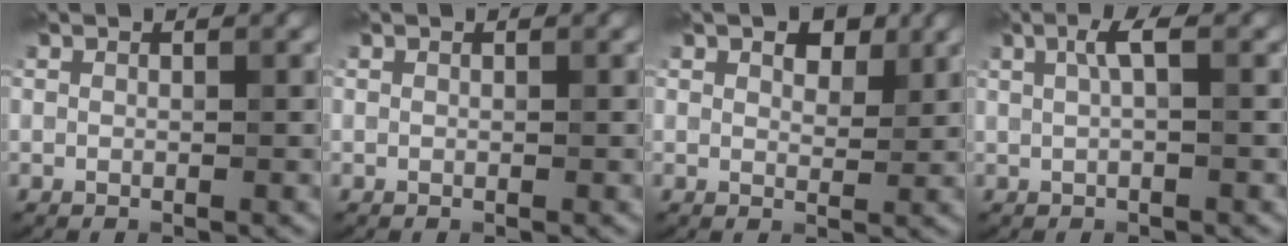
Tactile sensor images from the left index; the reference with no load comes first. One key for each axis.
{"total": 0.0}
{"total": 3.2, "fx": 1.9, "fy": 1.6, "fz": 1.9, "tx": -0.028, "ty": 0.001, "tz": 0.029}
{"total": 2.0, "fx": 0.6, "fy": 0.3, "fz": 1.9, "tx": -0.036, "ty": 0.006, "tz": 0.008}